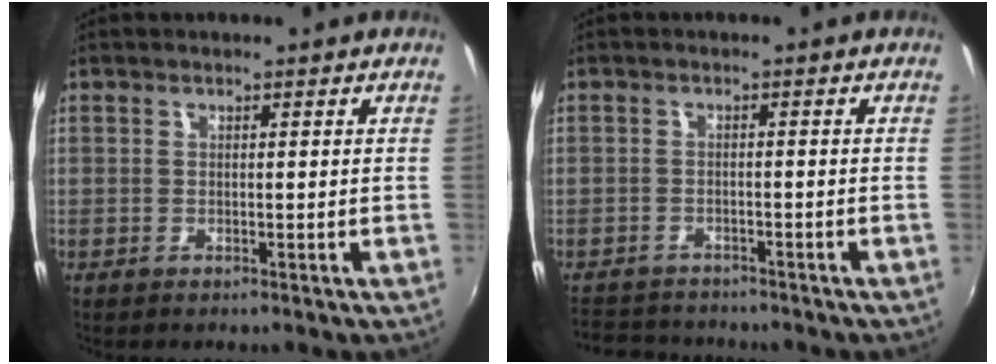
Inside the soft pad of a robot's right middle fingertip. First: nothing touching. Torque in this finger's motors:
{"motor_torque": [0.45, -0.59, 0.00, 0.01]}